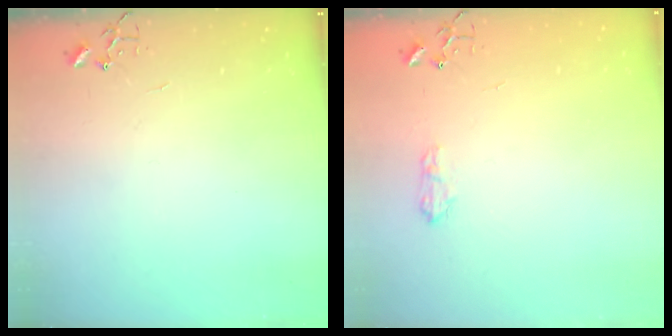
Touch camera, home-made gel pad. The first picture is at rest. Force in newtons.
{"total": 6.7, "press": 6.6, "slide": 0.8}